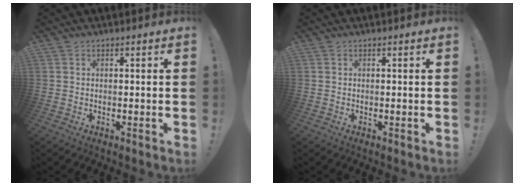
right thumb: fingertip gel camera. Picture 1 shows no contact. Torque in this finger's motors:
{"motor_torque": [0.00, 0.00, 0.00, 0.00, 0.00]}